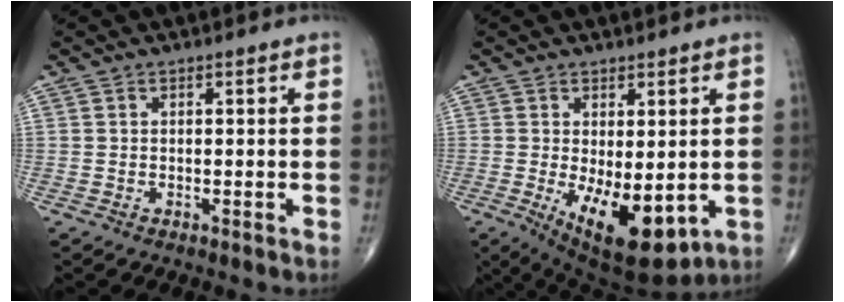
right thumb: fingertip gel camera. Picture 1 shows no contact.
{"total": 12.5, "force": [-2.7, 5.6, 10.8], "torque": [-0.156, -0.024, -0.019]}